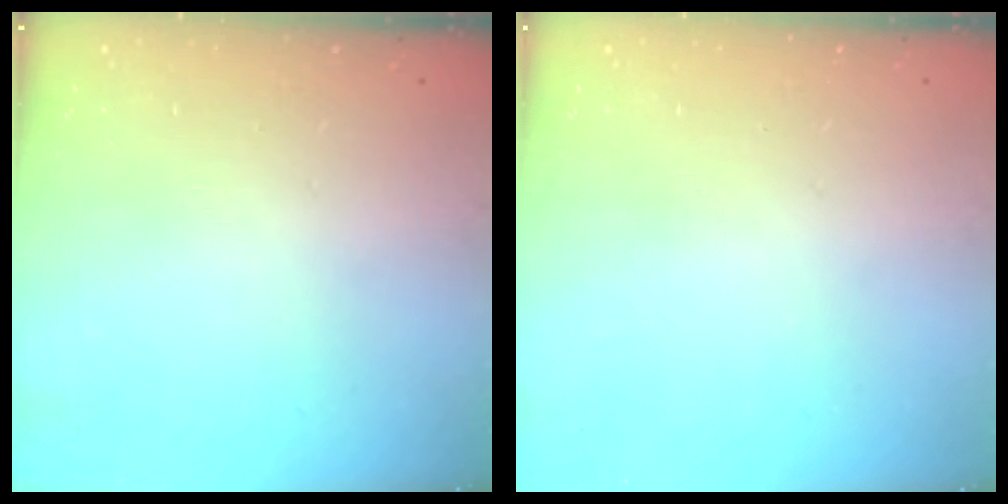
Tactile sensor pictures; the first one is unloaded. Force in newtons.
{"total": 0.0}